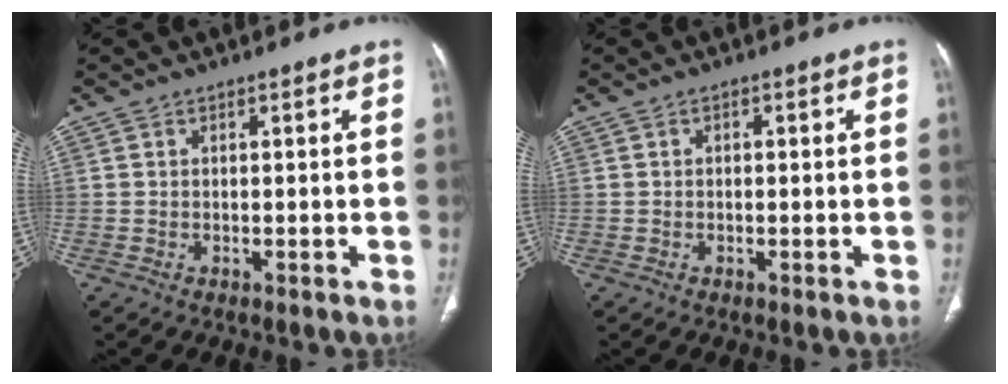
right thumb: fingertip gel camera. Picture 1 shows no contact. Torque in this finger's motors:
{"motor_torque": [0.17, 0.02, -0.09, -0.17, 0.08]}